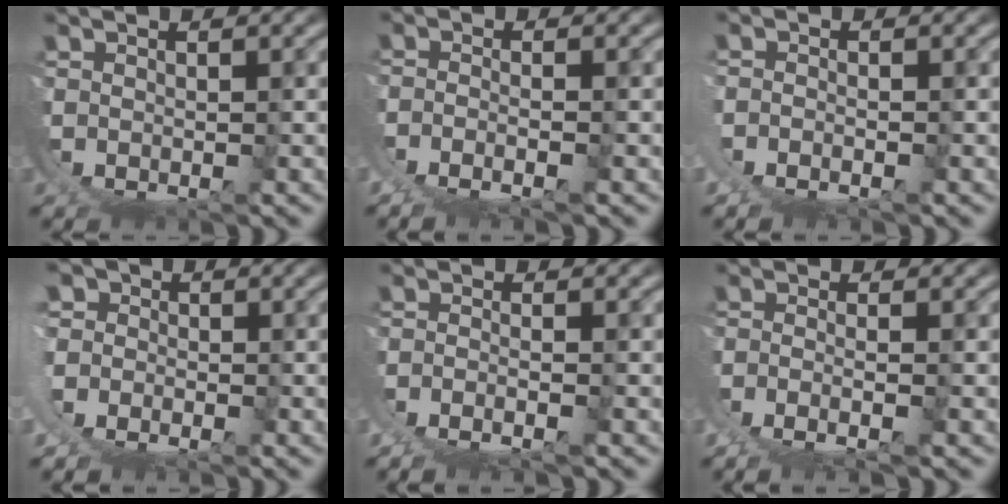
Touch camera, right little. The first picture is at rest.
{"total": 2.9, "force": [-0.9, 1.1, 2.5], "torque": [-0.054, -0.014, -0.006]}
{"total": 2.0, "force": [-0.7, 1.4, 1.2], "torque": [-0.026, -0.007, -0.010]}
{"total": 5.4, "force": [1.6, 4.9, 1.8], "torque": [-0.046, -0.003, 0.014]}
{"total": 3.0, "force": [-1.0, 1.4, 2.5], "torque": [-0.052, -0.013, -0.009]}
{"total": 2.9, "force": [-0.4, 0.8, 2.8], "torque": [-0.063, -0.019, 0.004]}